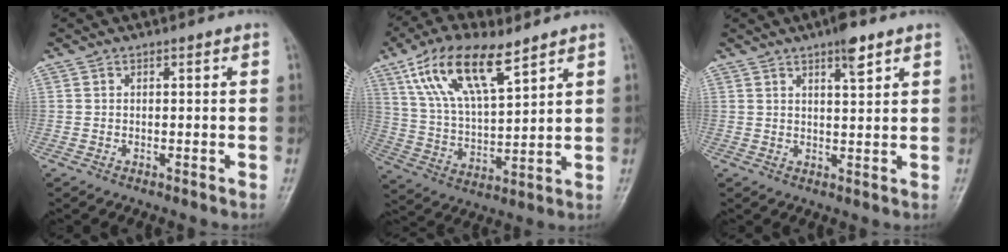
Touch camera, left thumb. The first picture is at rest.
{"total": 15.7, "force": [9.1, 5.9, 11.3], "torque": [-0.195, -0.024, 0.178]}
{"total": 4.6, "force": [2.9, 1.1, 3.3], "torque": [-0.047, -0.014, 0.044]}